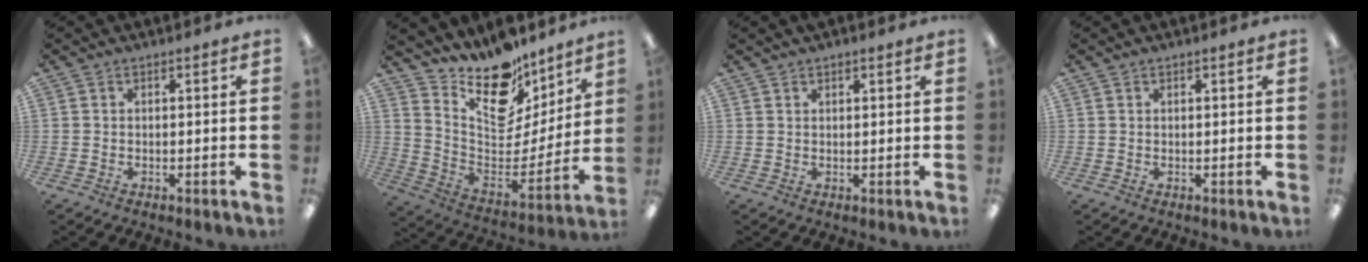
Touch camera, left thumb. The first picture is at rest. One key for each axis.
{"total": 18.0, "fx": 14.2, "fy": 8.3, "fz": 7.1, "tx": -0.117, "ty": -0.123, "tz": 0.254}
{"total": 1.3, "fx": 1.2, "fy": 0.3, "fz": 0.3, "tx": -0.007, "ty": -0.002, "tz": 0.023}
{"total": 0.5, "fx": 0.5, "fy": 0.1, "fz": 0.1, "tx": -0.002, "ty": 0.001, "tz": 0.009}